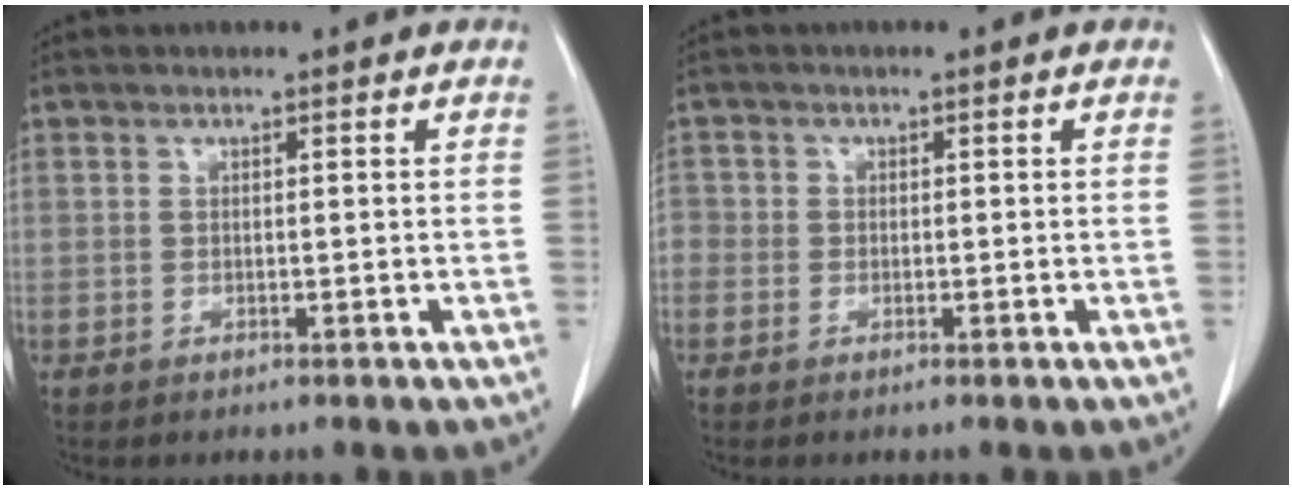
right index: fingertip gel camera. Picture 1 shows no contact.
{"total": 1.9, "force": [-0.7, 1.8, 0.3], "torque": [-0.001, 0.005, -0.019]}